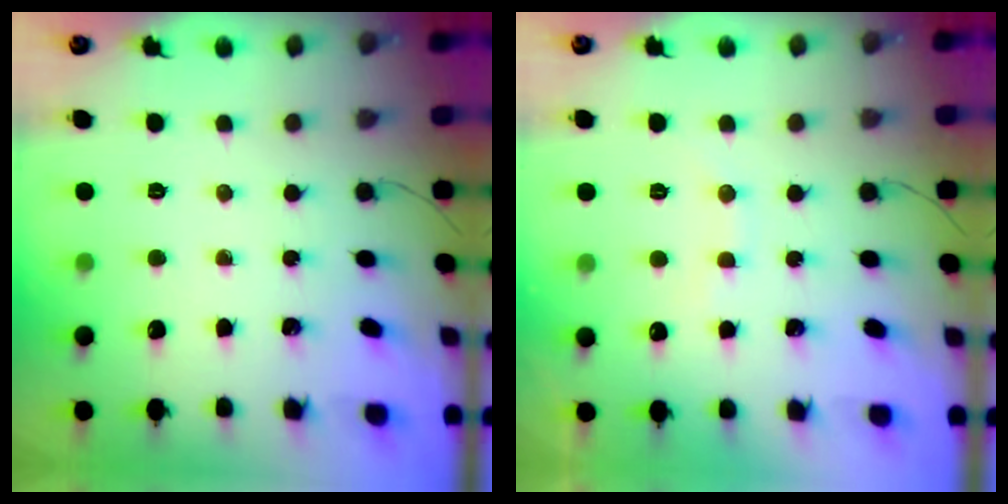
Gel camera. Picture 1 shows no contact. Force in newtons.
{"total": 6.7, "press": 6.6, "slide": 1.2}